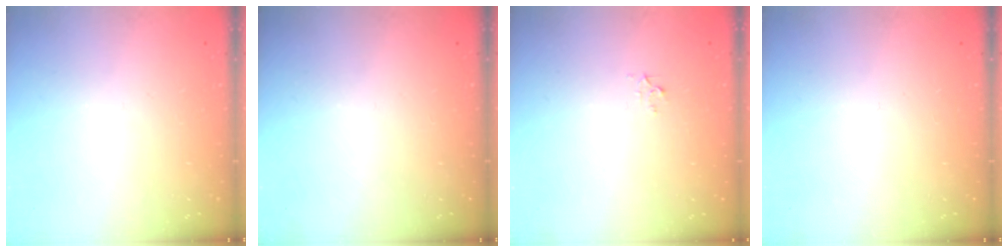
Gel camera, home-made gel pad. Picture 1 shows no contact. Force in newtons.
{"total": 0.0}
{"total": 2.3, "press": 2.3, "slide": 0.2}
{"total": 0.0}